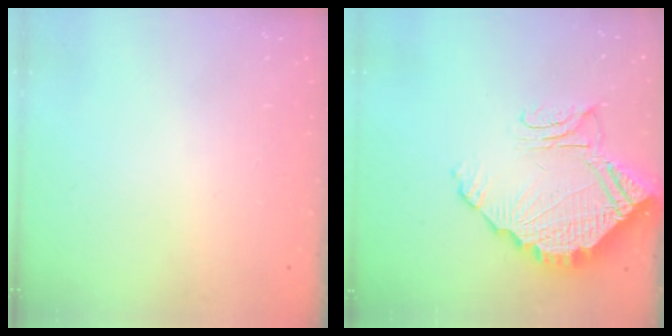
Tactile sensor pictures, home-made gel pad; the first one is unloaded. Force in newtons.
{"total": 14.2, "press": 14.1, "slide": 1.7}